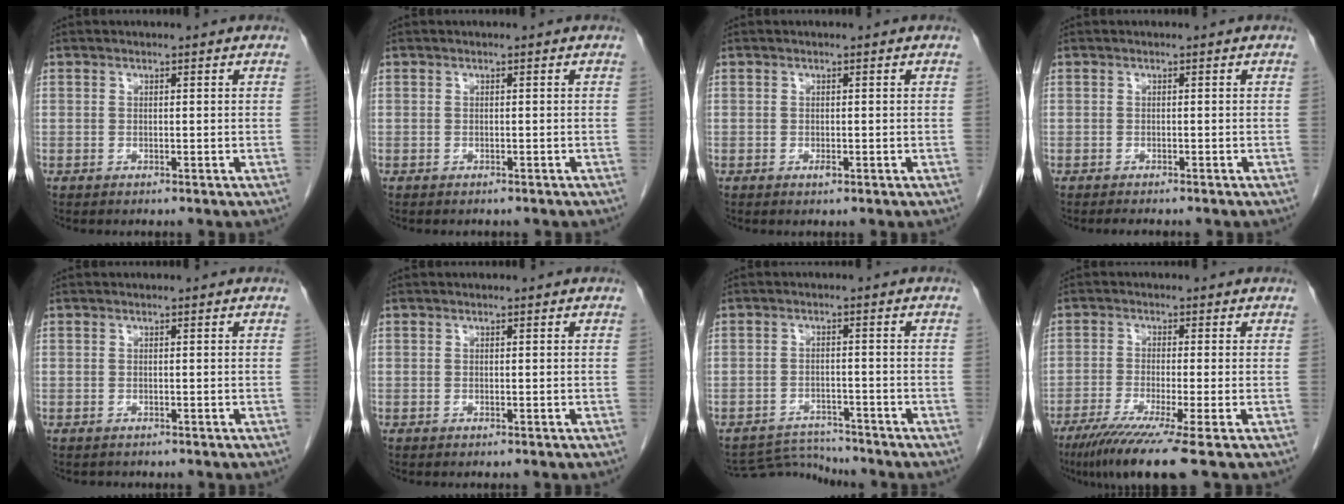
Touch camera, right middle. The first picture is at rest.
{"total": 1.8, "force": [-1.6, 0.7, 0.6], "torque": [-0.014, -0.002, -0.016]}
{"total": 0.6, "force": [-0.3, 0.2, 0.5], "torque": [-0.009, 0.000, -0.004]}
{"total": 2.2, "force": [-1.9, 0.5, 1.0], "torque": [-0.016, -0.004, -0.020]}
{"total": 0.5, "force": [-0.4, 0.3, 0.0], "torque": [-0.009, 0.001, -0.007]}
{"total": 0.0}
{"total": 4.9, "force": [-4.6, -0.3, -1.5], "torque": [0.024, -0.001, -0.077]}
{"total": 9.3, "force": [-6.2, -1.4, 6.7], "torque": [-0.108, -0.031, -0.102]}